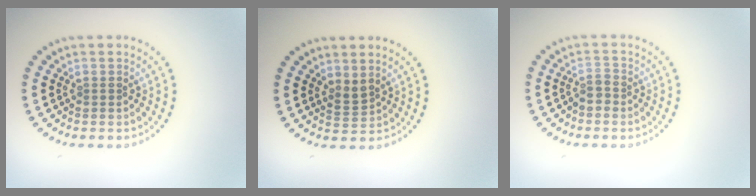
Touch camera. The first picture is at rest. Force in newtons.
{"total": 1.4, "press": 1.1, "slide": 0.8}
{"total": 1.6, "press": 1.3, "slide": 0.9}